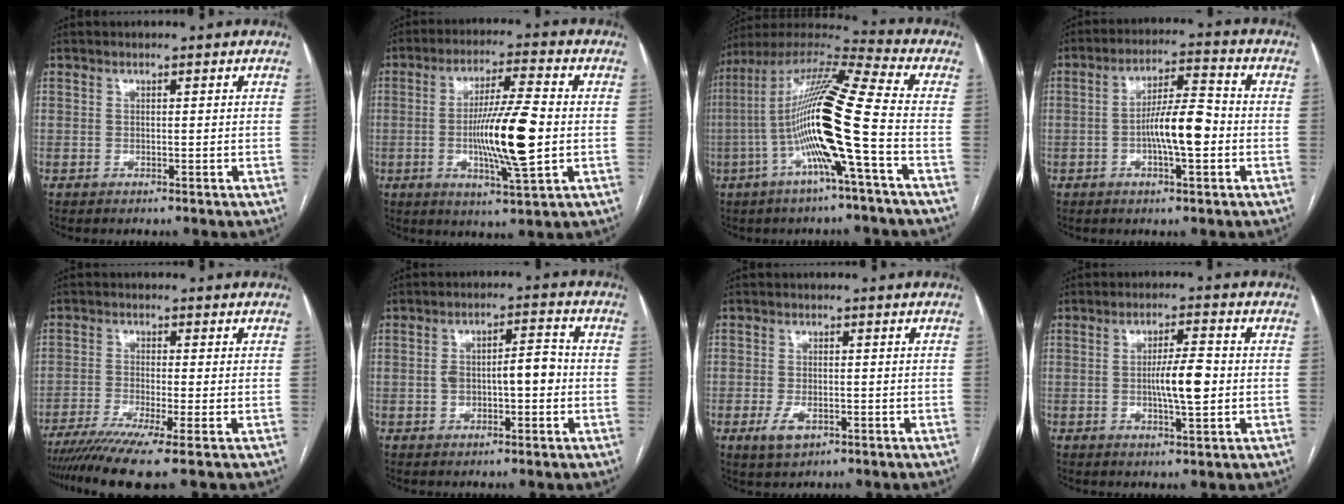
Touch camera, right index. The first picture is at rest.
{"total": 13.0, "force": [-1.4, 0.8, 12.9], "torque": [-0.227, -0.008, -0.026]}
{"total": 17.4, "force": [-3.7, -0.2, 17.0], "torque": [-0.327, 0.010, -0.082]}
{"total": 8.7, "force": [-1.7, 1.6, 8.3], "torque": [-0.151, 0.013, -0.033]}
{"total": 9.5, "force": [-6.7, -0.3, 6.7], "torque": [-0.110, -0.019, -0.111]}
{"total": 6.8, "force": [-0.6, 2.6, 6.2], "torque": [-0.112, 0.024, -0.010]}
{"total": 3.9, "force": [-1.7, 2.5, 2.5], "torque": [-0.046, -0.001, -0.022]}
{"total": 6.6, "force": [-0.6, 1.0, 6.5], "torque": [-0.112, 0.002, -0.010]}